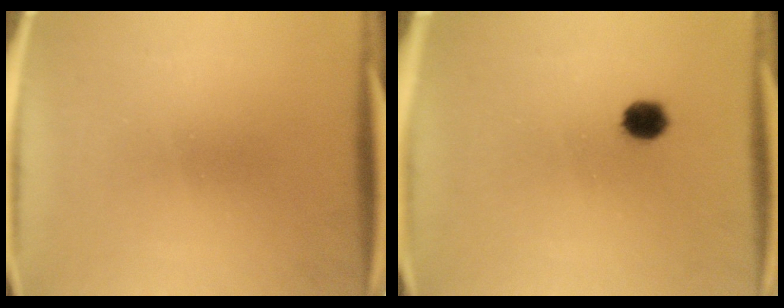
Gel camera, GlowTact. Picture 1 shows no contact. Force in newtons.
{"total": 4.0}